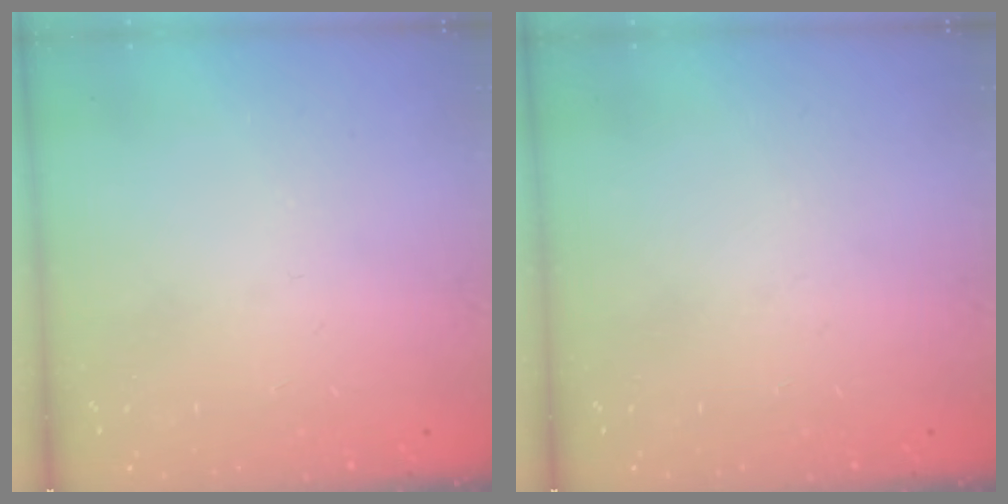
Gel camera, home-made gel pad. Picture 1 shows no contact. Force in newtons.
{"total": 0.0}